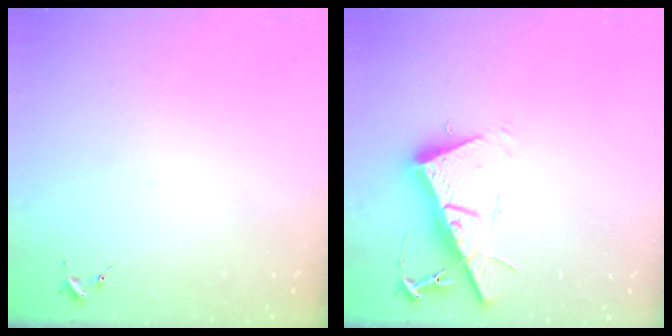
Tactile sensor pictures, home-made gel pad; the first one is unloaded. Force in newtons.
{"total": 14.3, "press": 14.3, "slide": 0.4}